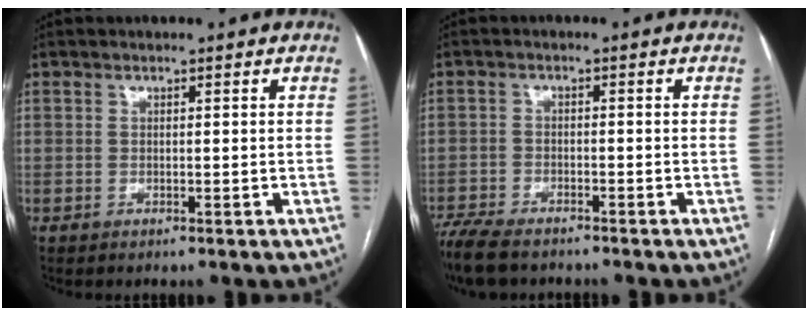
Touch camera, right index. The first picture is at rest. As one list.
[{"total": 8.2, "force": [-6.9, 2.2, 3.8], "torque": [-0.069, -0.018, -0.119]}]